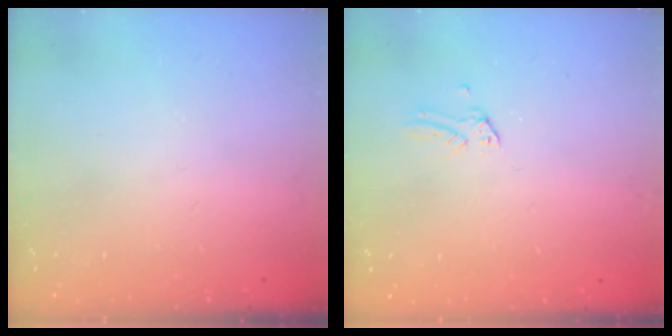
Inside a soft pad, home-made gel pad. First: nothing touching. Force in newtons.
{"total": 0.0}